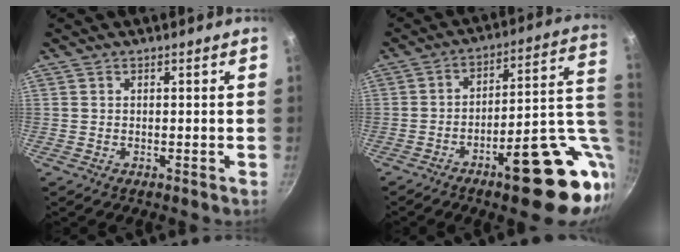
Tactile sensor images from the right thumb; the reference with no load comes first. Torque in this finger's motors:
{"motor_torque": [3.25, 1.75, 1.24, -1.53, 0.54]}